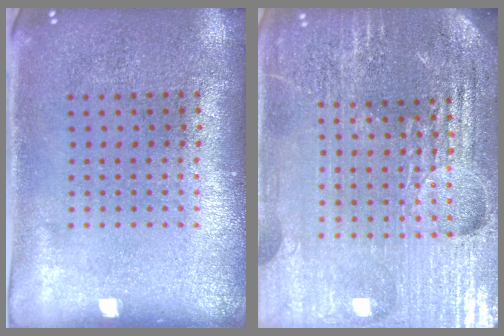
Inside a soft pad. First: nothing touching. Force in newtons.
{"total": 5.7, "press": 5.2, "slide": 2.5}